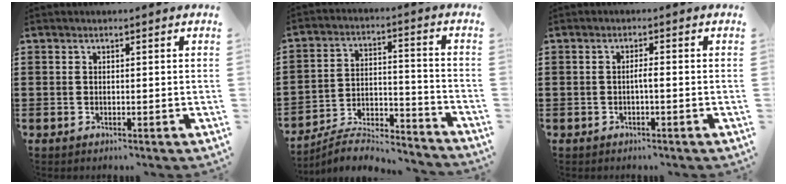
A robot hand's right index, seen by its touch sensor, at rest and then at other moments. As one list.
[{"total": 6.4, "force": [-6.1, 0.9, 1.7], "torque": [-0.035, 0.002, -0.122]}, {"total": 1.4, "force": [-0.5, 0.1, 1.3], "torque": [-0.023, -0.001, -0.009]}]